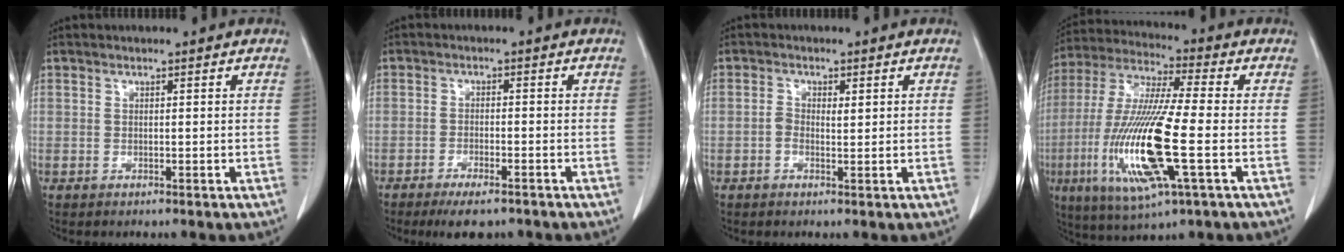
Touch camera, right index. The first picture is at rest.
{"total": 5.2, "force": [-3.8, 1.6, 3.2], "torque": [-0.050, -0.005, -0.059]}
{"total": 2.1, "force": [0.2, 1.2, 1.8], "torque": [-0.034, 0.006, 0.003]}
{"total": 18.3, "force": [-4.2, 1.8, 17.7], "torque": [-0.375, -0.019, -0.076]}